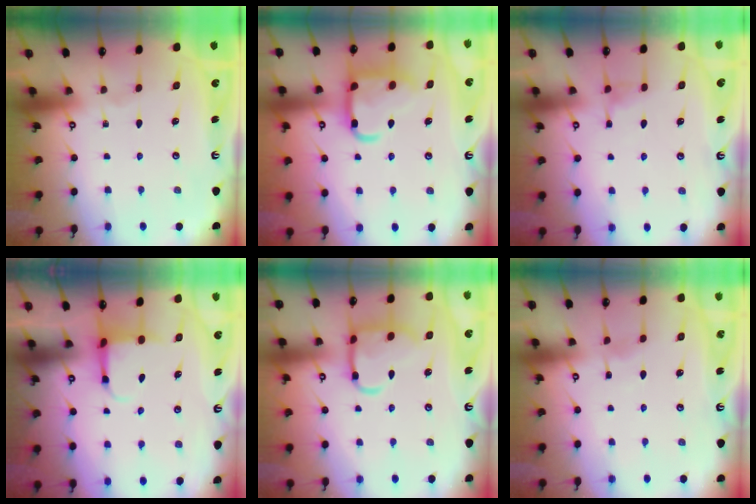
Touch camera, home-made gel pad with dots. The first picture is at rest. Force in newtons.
{"total": 16.2, "press": 16.2, "slide": 1.5}
{"total": 5.6, "press": 5.6, "slide": 0.3}
{"total": 4.0, "press": 3.7, "slide": 1.3}
{"total": 12.4, "press": 12.4, "slide": 0.8}
{"total": 5.5, "press": 5.5, "slide": 0.5}